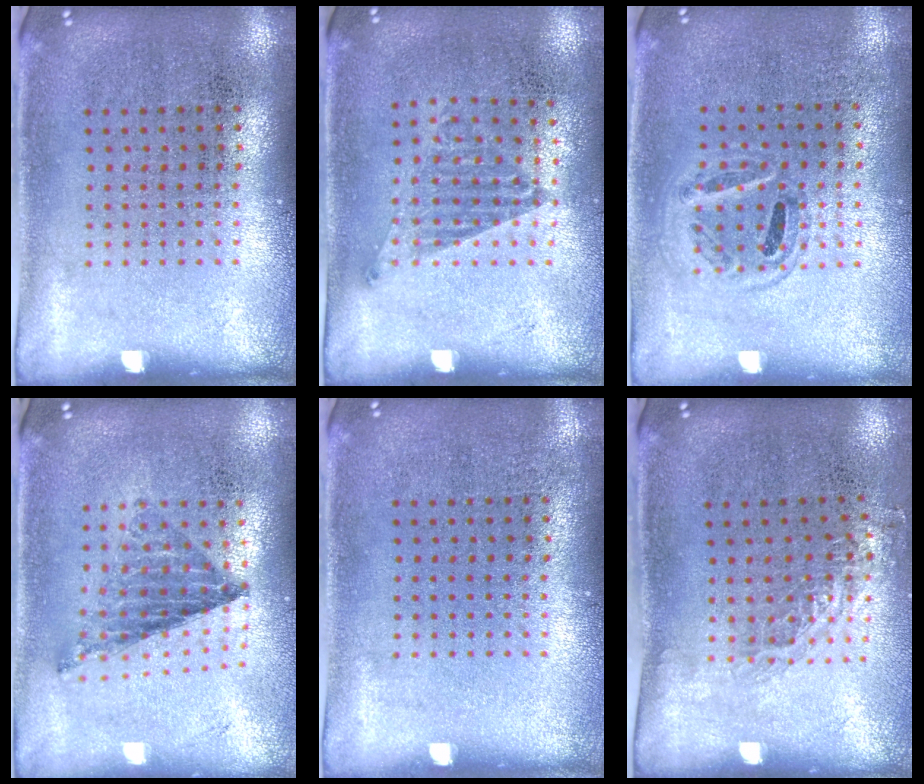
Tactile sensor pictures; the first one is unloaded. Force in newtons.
{"total": 1.0, "press": 0.8, "slide": 0.7}
{"total": 0.8, "press": 0.8, "slide": 0.2}
{"total": 0.8, "press": 0.8, "slide": 0.1}
{"total": 0.0}
{"total": 0.8, "press": 0.8, "slide": 0.3}